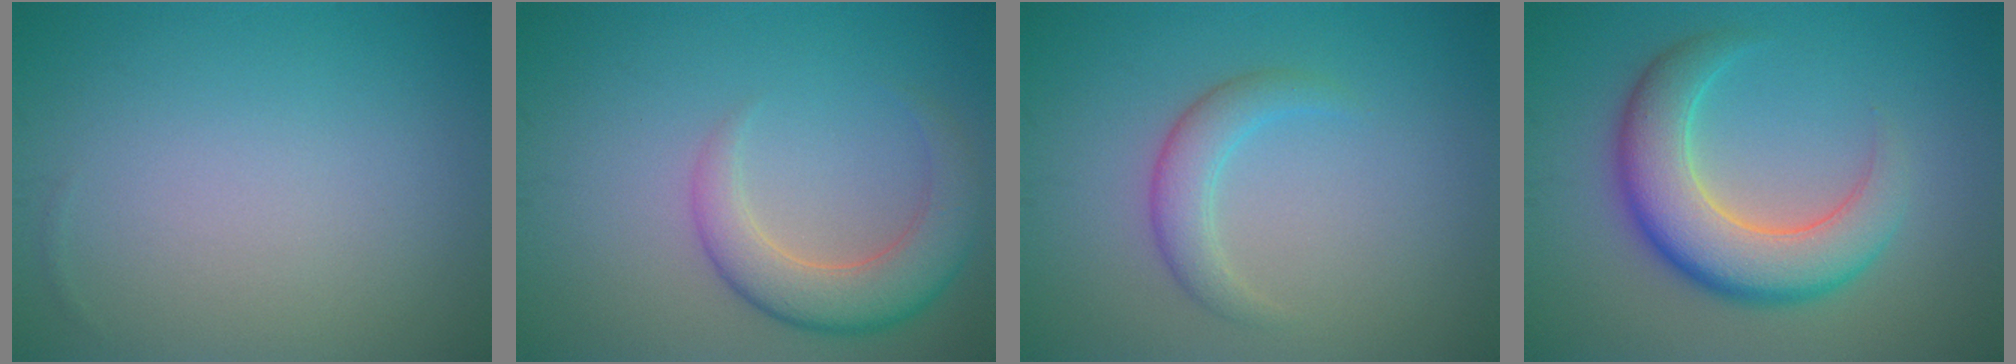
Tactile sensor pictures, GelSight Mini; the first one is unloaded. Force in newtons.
{"total": 4.8, "press": 4.8, "slide": 0.2}
{"total": 2.7, "press": 2.7, "slide": 0.1}
{"total": 7.3, "press": 7.3, "slide": 0.4}